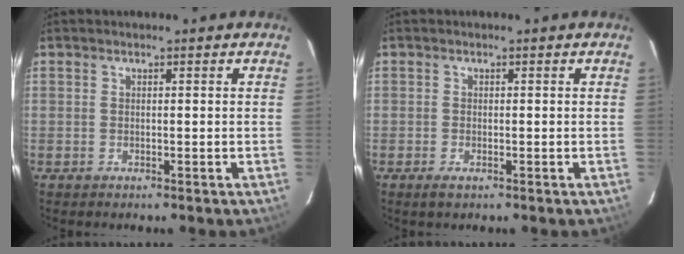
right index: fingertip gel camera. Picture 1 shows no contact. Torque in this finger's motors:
{"motor_torque": [0.04, -0.07, 0.05, 0.02]}